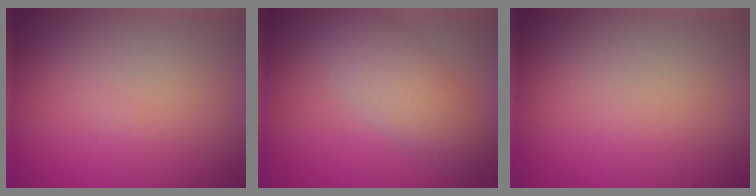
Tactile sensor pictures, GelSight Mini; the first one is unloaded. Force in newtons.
{"total": 3.4, "press": 3.4, "slide": 0.0}
{"total": 0.0}